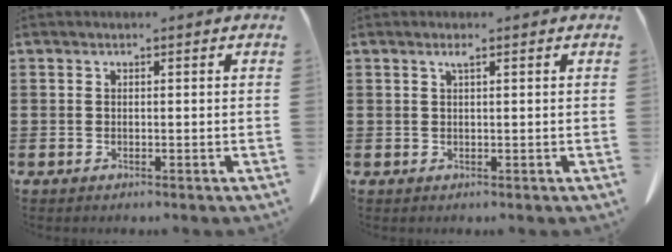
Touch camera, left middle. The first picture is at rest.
{"total": 1.1, "force": [0.5, 0.1, 1.0], "torque": [-0.020, 0.003, 0.009]}